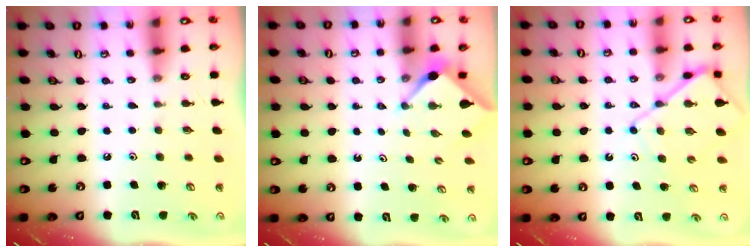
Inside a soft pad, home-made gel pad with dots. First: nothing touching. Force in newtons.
{"total": 3.0, "press": 2.9, "slide": 0.3}
{"total": 10.2, "press": 10.2, "slide": 1.2}